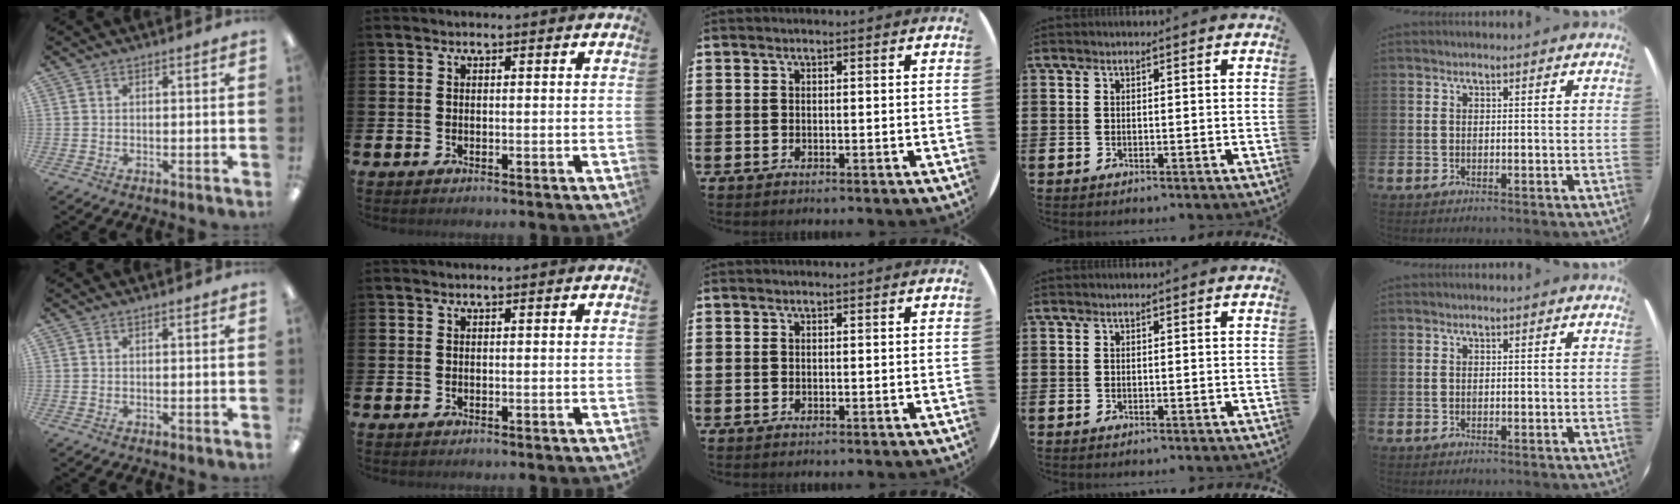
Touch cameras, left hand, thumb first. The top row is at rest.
{}